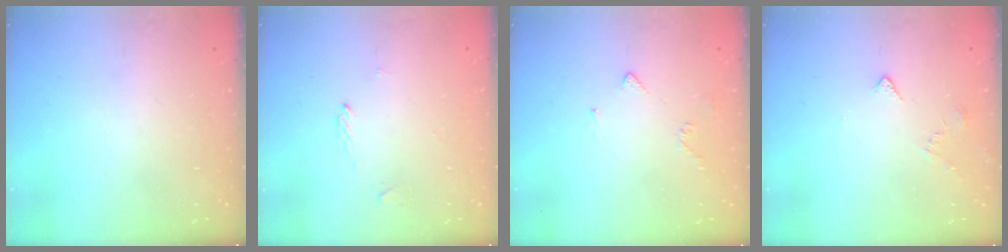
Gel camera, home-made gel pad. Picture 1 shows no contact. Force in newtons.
{"total": 1.9, "press": 1.8, "slide": 0.5}
{"total": 3.3, "press": 3.3, "slide": 0.5}
{"total": 3.9, "press": 3.9, "slide": 0.6}